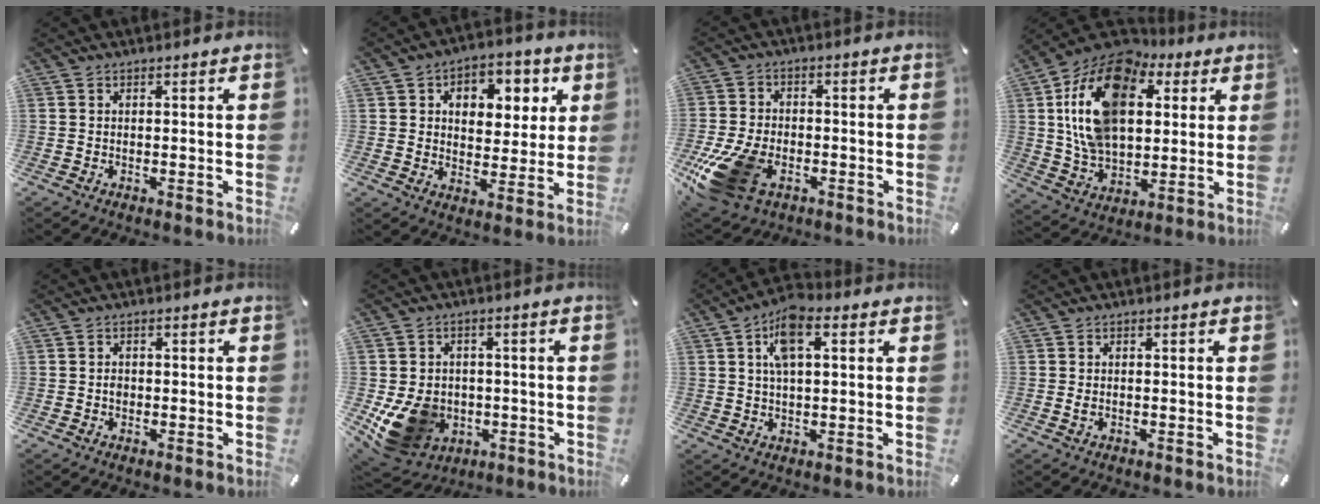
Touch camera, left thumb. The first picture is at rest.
{"total": 8.4, "force": [2.8, 7.1, 3.6], "torque": [-0.041, -0.017, 0.041]}
{"total": 16.0, "force": [-6.6, 10.3, 10.3], "torque": [-0.202, 0.022, -0.108]}
{"total": 21.4, "force": [6.7, 14.2, 14.6], "torque": [-0.297, -0.019, 0.113]}
{"total": 1.3, "force": [-0.3, 1.0, 0.7], "torque": [-0.014, 0.004, -0.006]}
{"total": 12.9, "force": [-2.7, 11.0, 6.2], "torque": [-0.135, 0.004, -0.043]}
{"total": 8.1, "force": [2.9, 3.9, 6.4], "torque": [-0.116, 0.006, 0.049]}
{"total": 1.3, "force": [-0.2, 0.9, 1.0], "torque": [-0.020, 0.002, -0.004]}